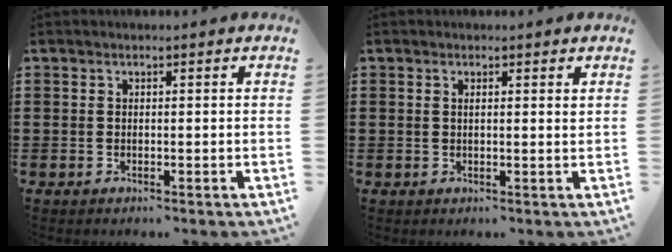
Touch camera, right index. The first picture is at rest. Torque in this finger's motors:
{"motor_torque": [-0.34, 0.19, -0.05, -0.01]}